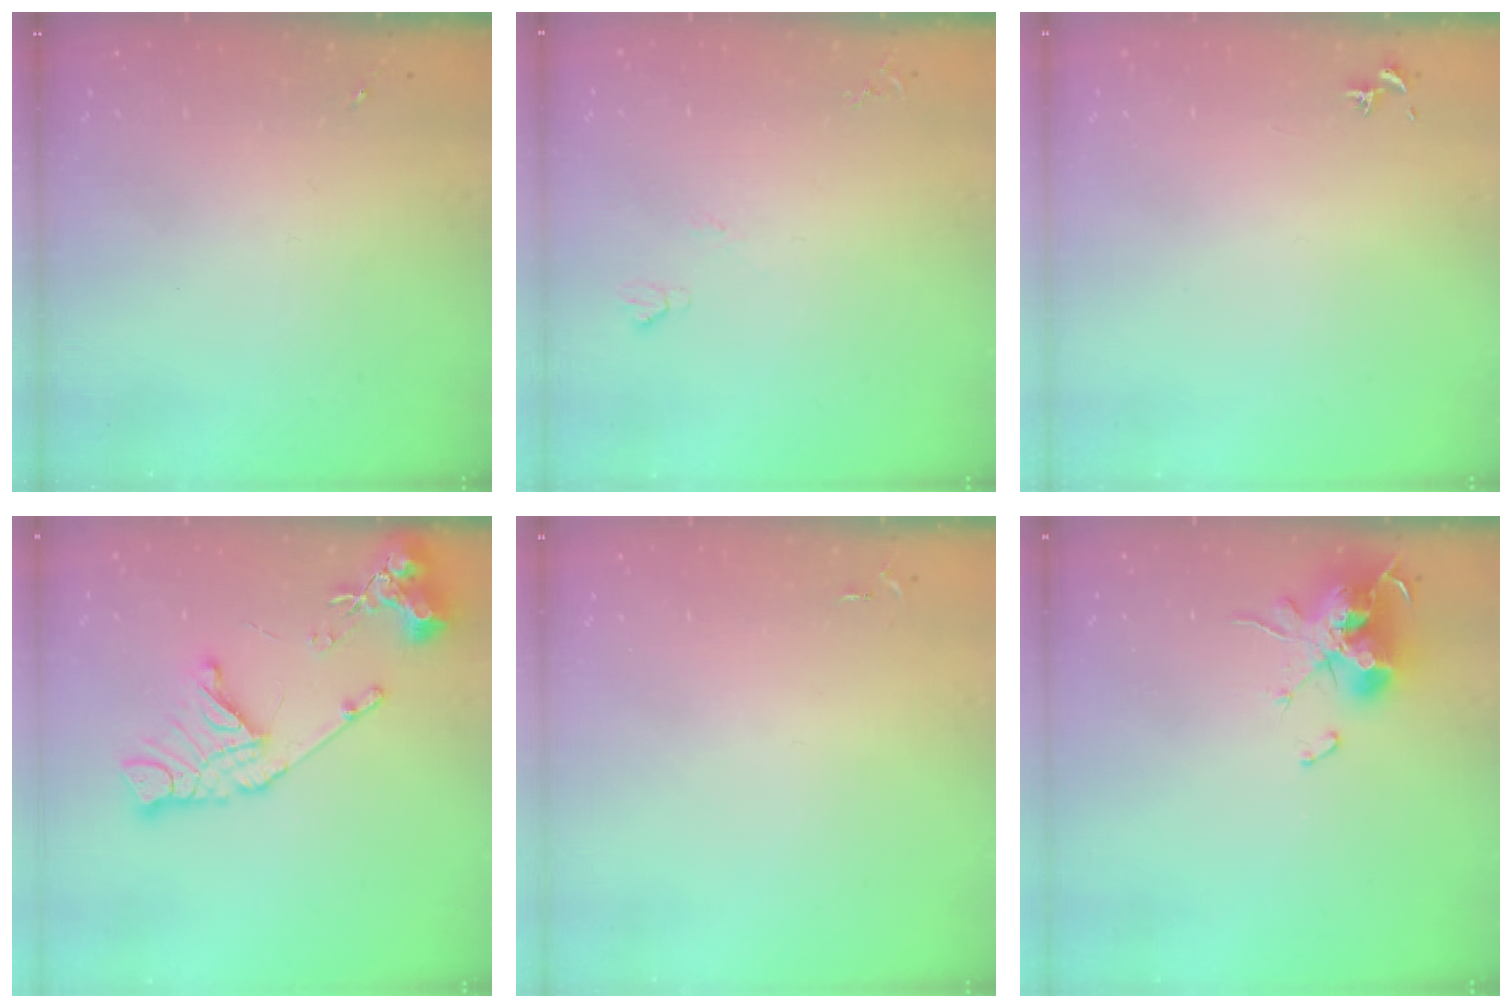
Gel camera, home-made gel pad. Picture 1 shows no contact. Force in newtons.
{"total": 4.0, "press": 4.0, "slide": 0.6}
{"total": 0.8, "press": 0.7, "slide": 0.3}
{"total": 16.4, "press": 16.3, "slide": 1.9}
{"total": 2.6, "press": 2.6, "slide": 0.4}
{"total": 15.7, "press": 15.7, "slide": 0.1}